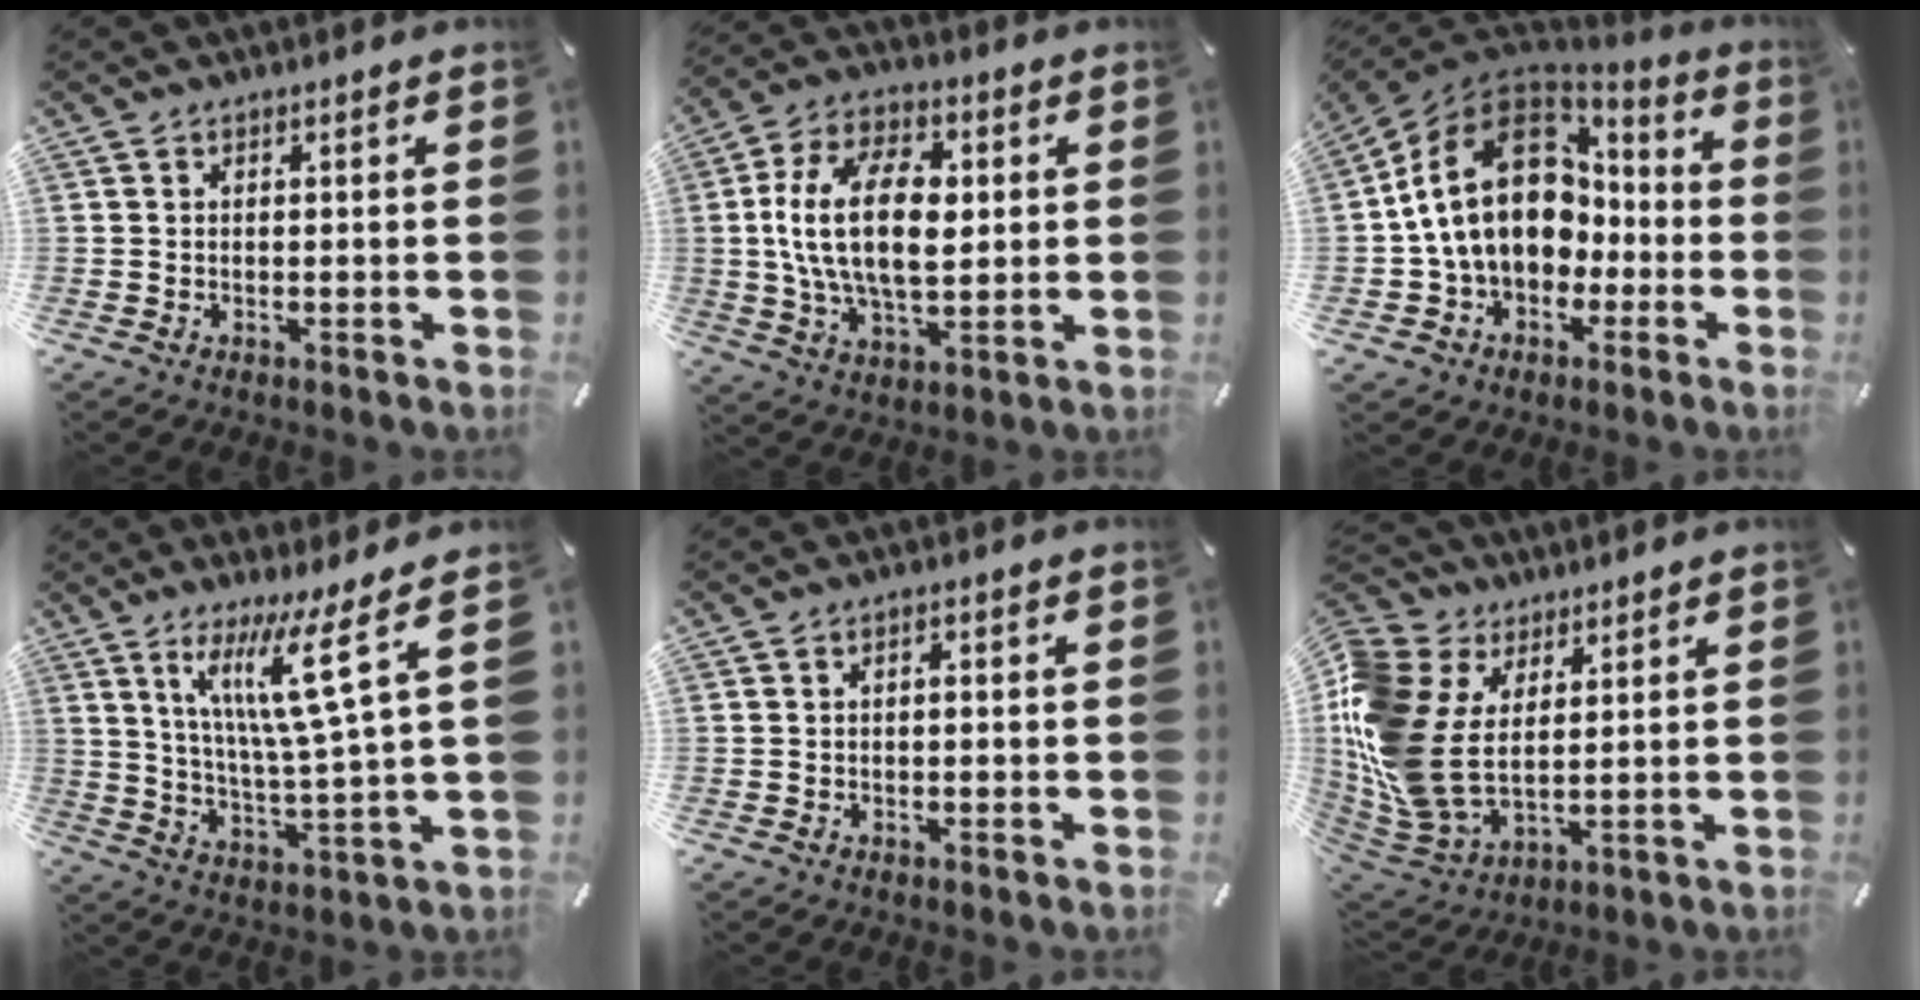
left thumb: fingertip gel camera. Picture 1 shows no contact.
{"total": 18.4, "force": [1.6, 10.9, 14.7], "torque": [-0.293, 0.003, 0.021]}
{"total": 20.3, "force": [1.7, 15.7, 12.8], "torque": [-0.255, 0.010, 0.039]}
{"total": 14.9, "force": [7.2, 0.7, 13.1], "torque": [-0.224, -0.030, 0.101]}
{"total": 1.3, "force": [-0.1, 0.7, 1.1], "torque": [-0.020, 0.002, -0.003]}
{"total": 15.5, "force": [2.4, 11.9, 9.7], "torque": [-0.254, -0.029, 0.042]}